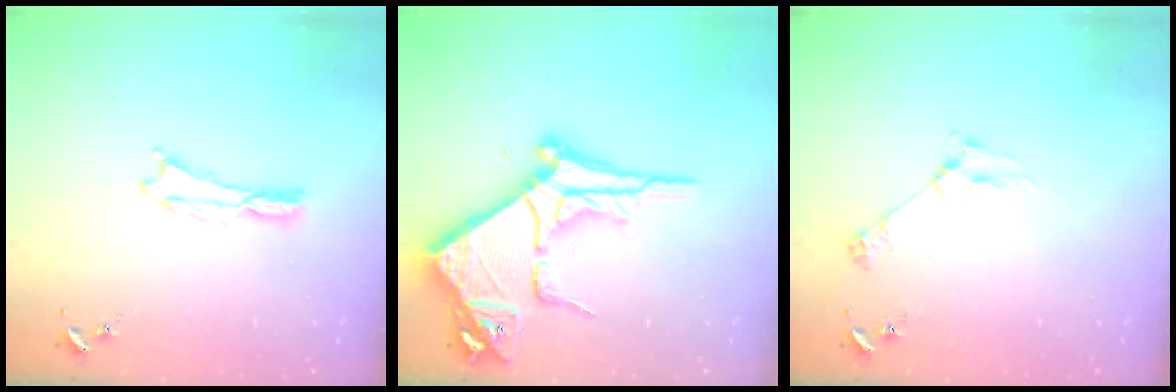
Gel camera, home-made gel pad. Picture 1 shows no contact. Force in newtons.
{"total": 10.5, "press": 10.4, "slide": 1.2}
{"total": 2.8, "press": 2.8, "slide": 0.3}